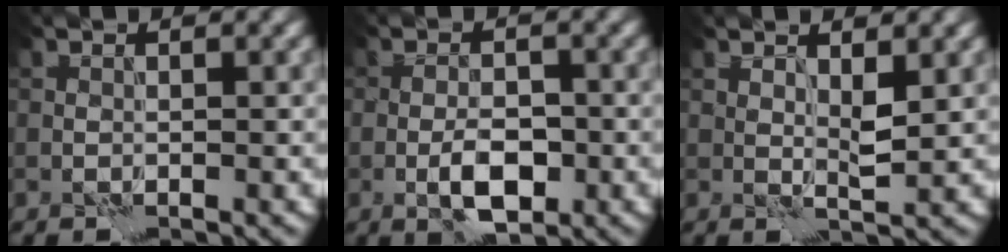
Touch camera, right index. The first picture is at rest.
{"total": 3.9, "force": [-1.4, 1.6, 3.2], "torque": [-0.055, 0.001, -0.026]}
{"total": 1.8, "force": [0.8, 0.3, 1.6], "torque": [-0.030, -0.003, 0.015]}